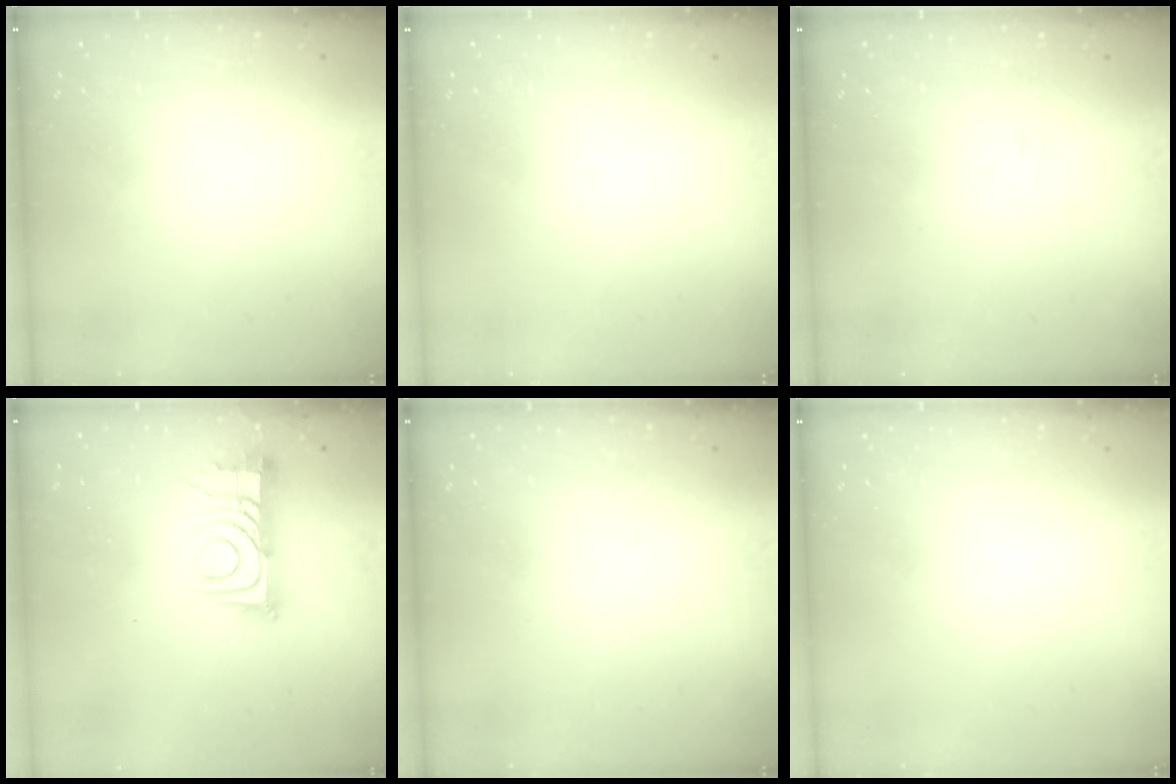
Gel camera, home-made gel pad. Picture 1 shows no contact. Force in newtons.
{"total": 1.6, "press": 1.6, "slide": 0.1}
{"total": 2.9, "press": 2.9, "slide": 0.3}
{"total": 11.4, "press": 11.4, "slide": 0.8}
{"total": 2.6, "press": 2.5, "slide": 0.3}
{"total": 1.8, "press": 1.7, "slide": 0.1}